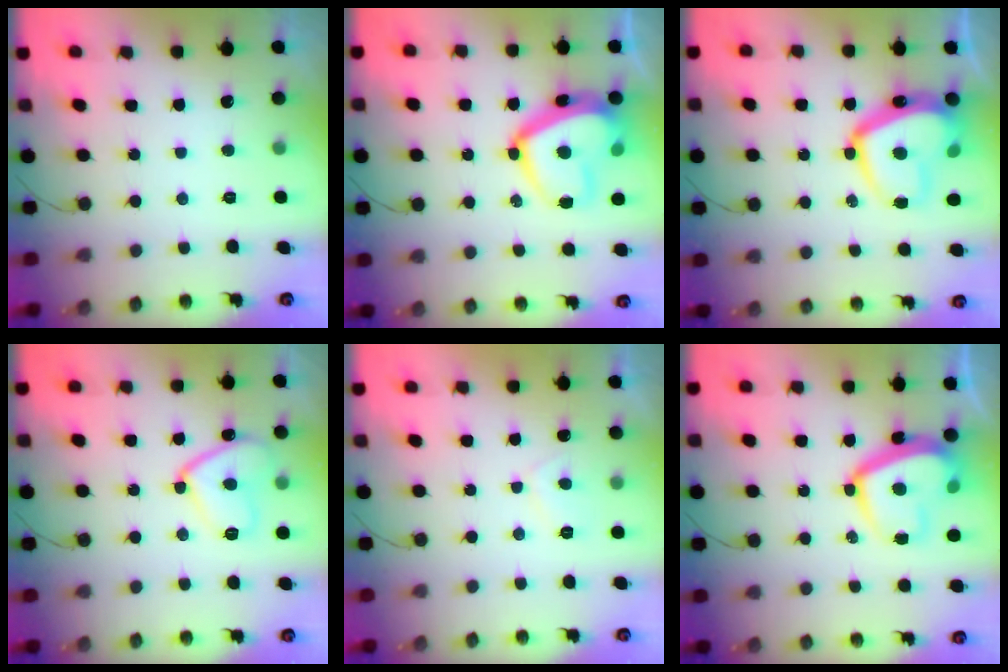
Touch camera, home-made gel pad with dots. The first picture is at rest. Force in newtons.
{"total": 17.1, "press": 17.1, "slide": 1.6}
{"total": 18.3, "press": 18.2, "slide": 1.6}
{"total": 12.3, "press": 12.3, "slide": 1.0}
{"total": 2.0, "press": 1.9, "slide": 0.7}
{"total": 14.8, "press": 14.7, "slide": 1.4}